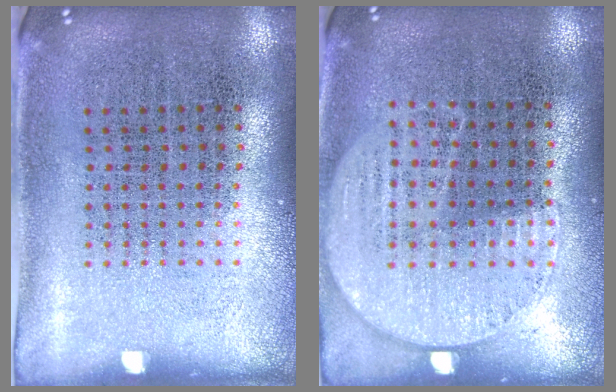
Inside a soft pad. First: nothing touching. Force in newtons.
{"total": 0.8, "press": 0.6, "slide": 0.5}